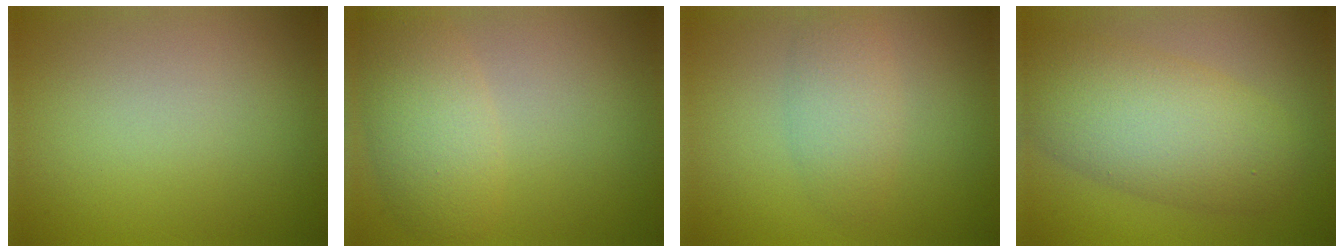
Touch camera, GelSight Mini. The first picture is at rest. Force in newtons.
{"total": 4.4, "press": 4.4, "slide": 0.1}
{"total": 2.7, "press": 2.7, "slide": 0.1}
{"total": 7.9, "press": 7.9, "slide": 0.4}